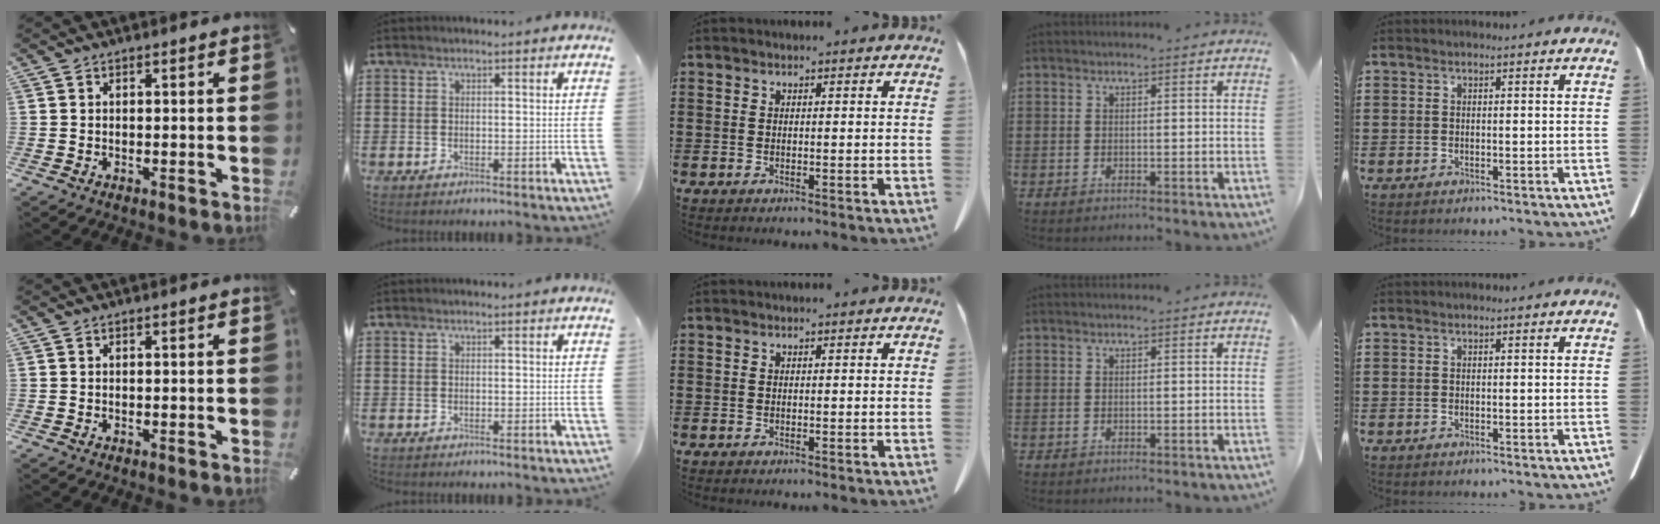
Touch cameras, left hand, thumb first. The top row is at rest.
{}